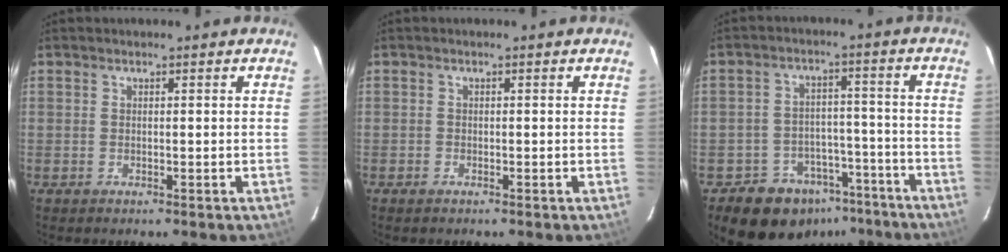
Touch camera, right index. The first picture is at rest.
{"total": 0.7, "force": [-0.6, 0.3, 0.2], "torque": [-0.004, 0.001, -0.013]}
{"total": 12.7, "force": [-9.0, 8.4, 3.2], "torque": [-0.069, 0.037, -0.110]}